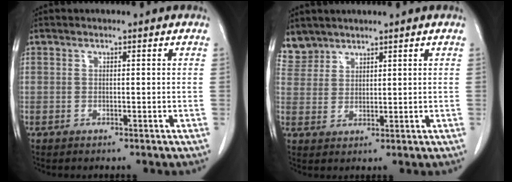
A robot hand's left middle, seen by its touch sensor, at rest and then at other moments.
{"total": 3.8, "force": [3.4, 1.5, -0.6], "torque": [0.015, 0.008, 0.074]}